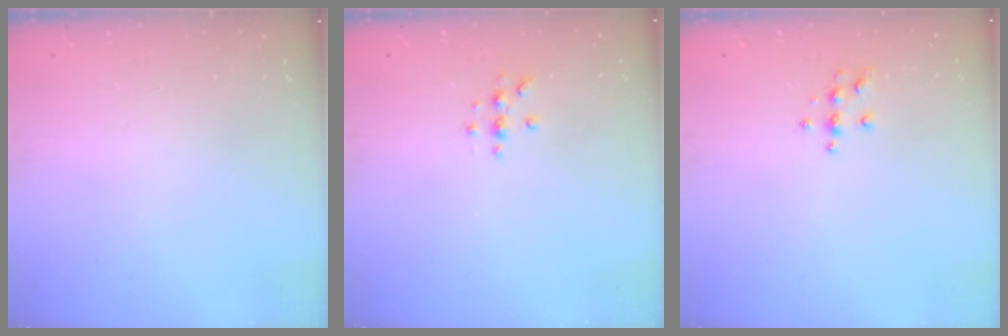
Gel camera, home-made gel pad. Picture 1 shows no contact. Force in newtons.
{"total": 3.0, "press": 3.0, "slide": 0.4}
{"total": 4.8, "press": 4.8, "slide": 0.6}